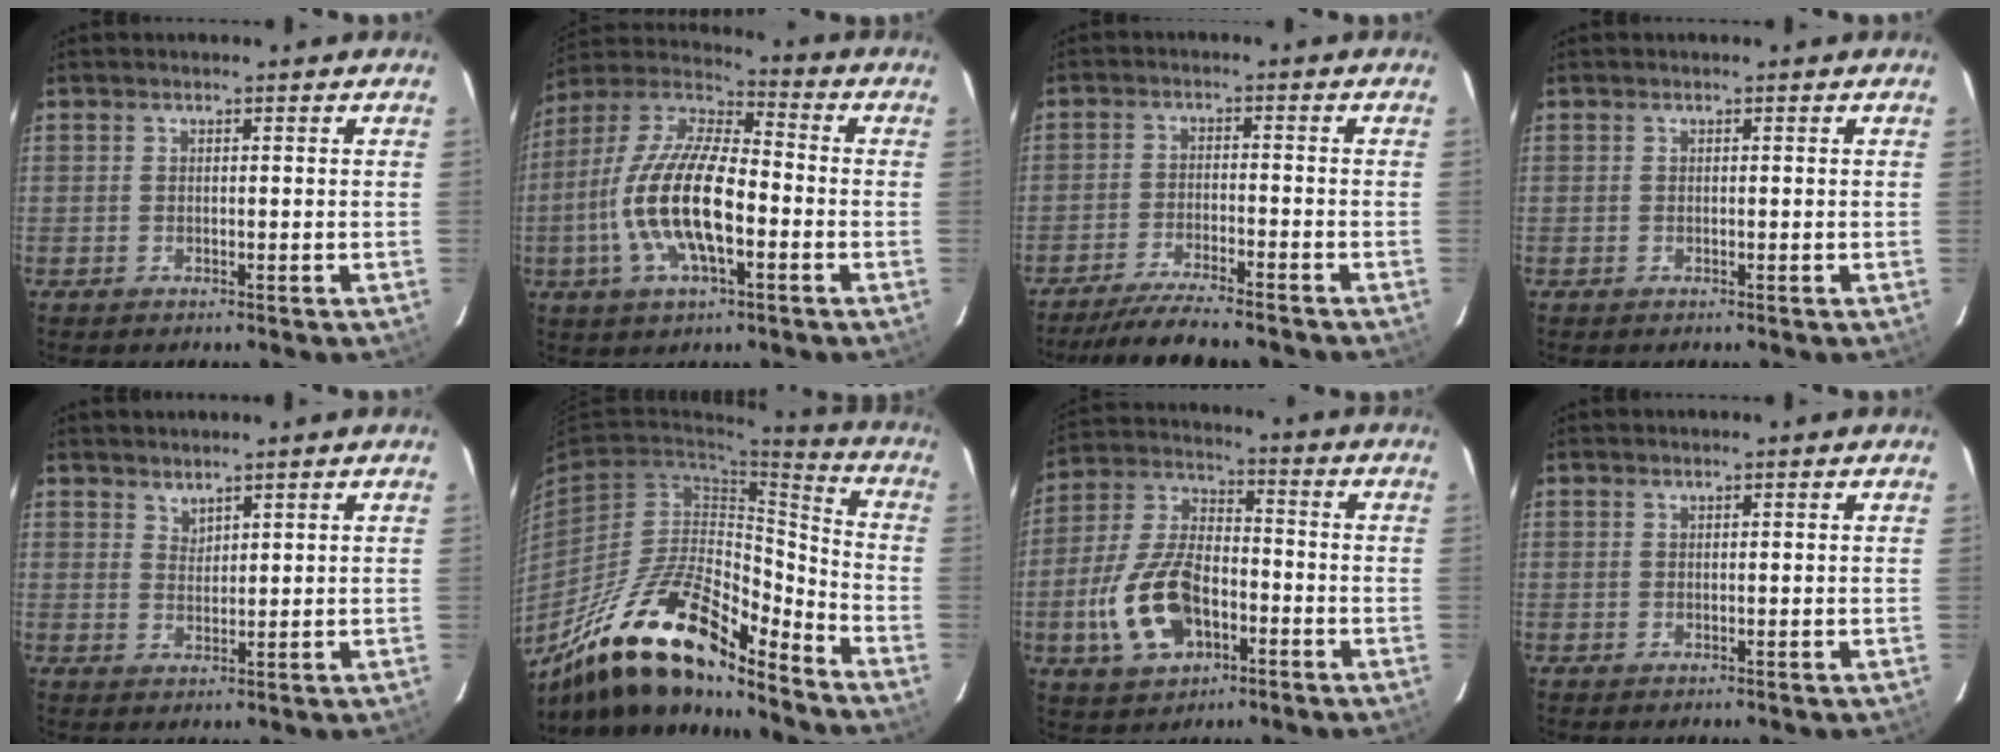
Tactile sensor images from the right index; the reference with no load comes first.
{"total": 17.3, "force": [-4.2, 6.3, 15.5], "torque": [-0.313, -0.002, -0.087]}
{"total": 11.5, "force": [-10.3, 1.2, 5.0], "torque": [-0.111, -0.016, -0.166]}
{"total": 0.0}
{"total": 2.2, "force": [2.1, 0.6, 0.3], "torque": [0.000, 0.002, 0.039]}
{"total": 22.1, "force": [-16.3, 6.6, 13.4], "torque": [-0.246, -0.011, -0.284]}
{"total": 14.9, "force": [-5.3, 8.4, 11.2], "torque": [-0.242, 0.009, -0.088]}
{"total": 0.0}